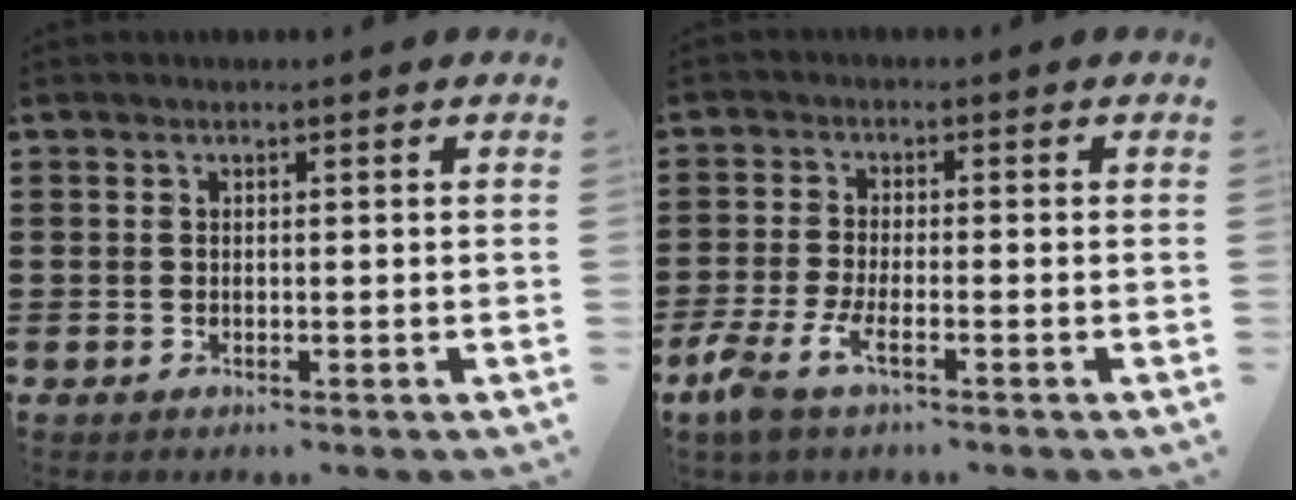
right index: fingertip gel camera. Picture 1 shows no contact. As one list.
[{"total": 4.3, "force": [-2.5, 0.9, 3.3], "torque": [-0.083, -0.015, -0.051]}]